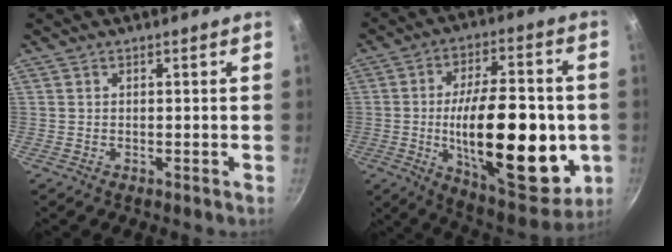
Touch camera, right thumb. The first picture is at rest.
{"total": 28.3, "force": [-3.6, 12.5, 25.1], "torque": [-0.362, 0.004, -0.042]}